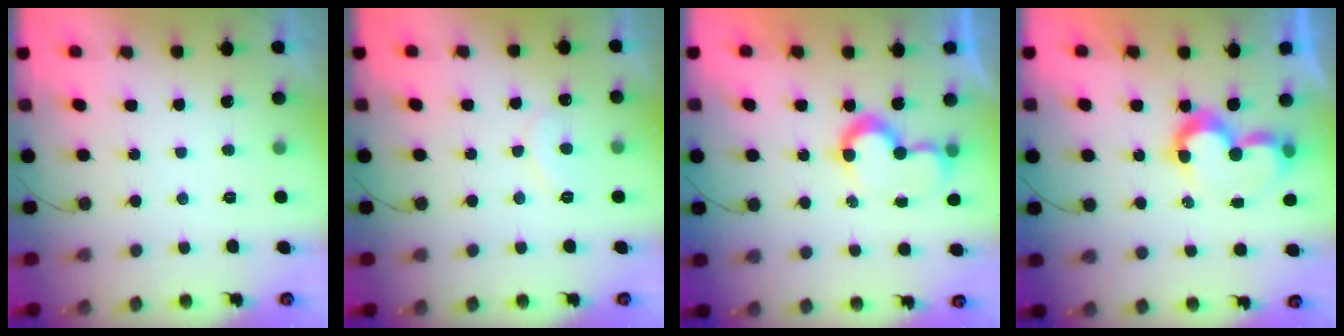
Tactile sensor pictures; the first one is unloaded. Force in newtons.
{"total": 6.0, "press": 6.0, "slide": 0.4}
{"total": 7.8, "press": 7.8, "slide": 0.1}
{"total": 7.9, "press": 7.9, "slide": 0.8}